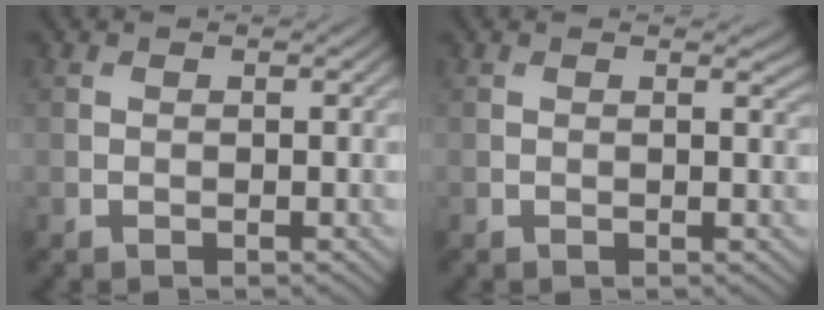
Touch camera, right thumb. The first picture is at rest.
{"total": 0.9, "force": [0.6, 0.1, 0.7], "torque": [-0.008, -0.004, 0.009]}